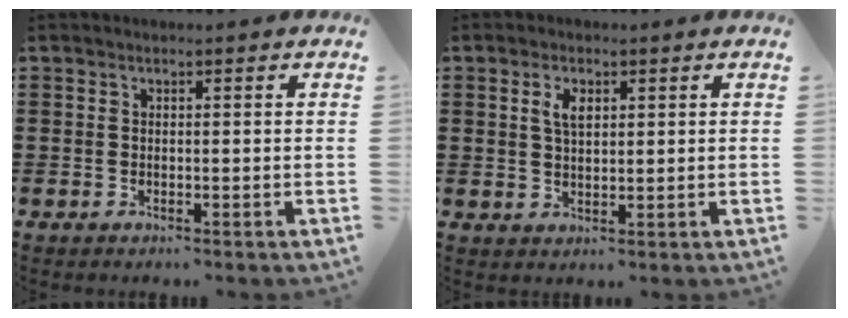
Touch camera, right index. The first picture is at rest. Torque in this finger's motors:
{"motor_torque": [0.12, -0.03, 0.09, 0.06]}